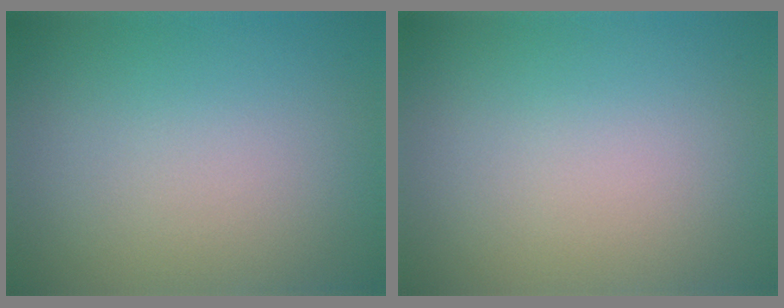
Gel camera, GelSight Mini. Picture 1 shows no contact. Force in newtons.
{"total": 0.0}